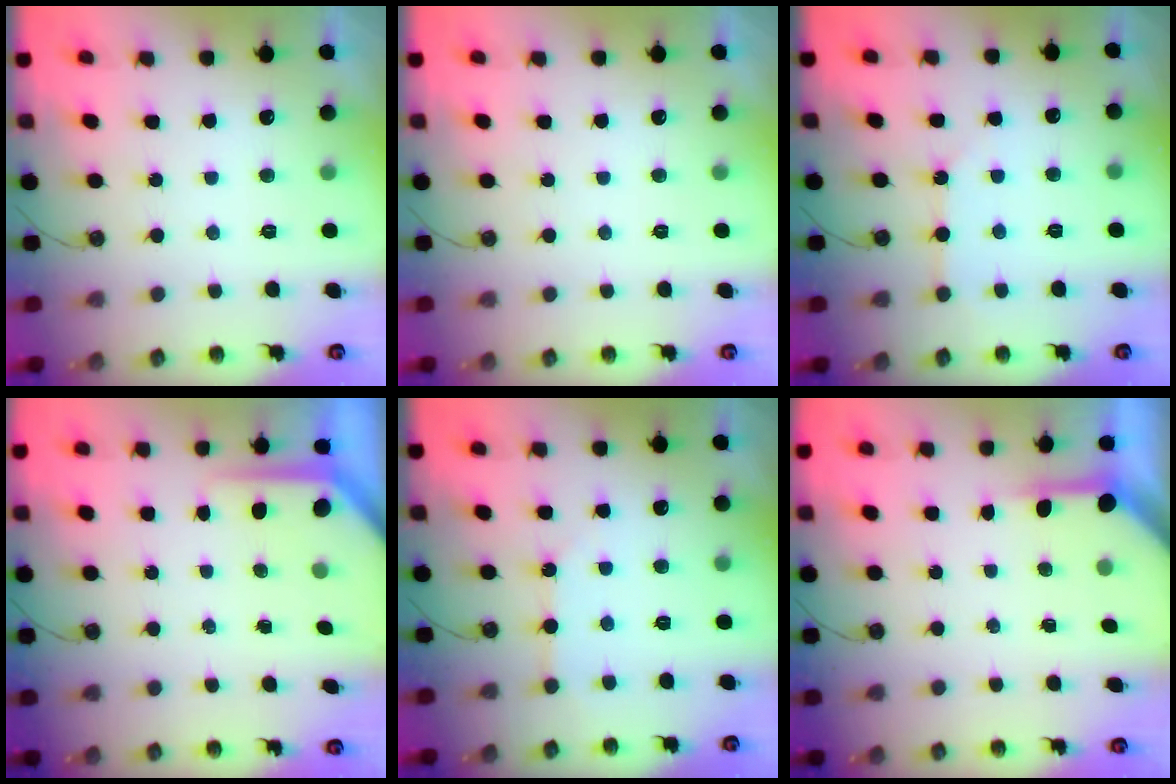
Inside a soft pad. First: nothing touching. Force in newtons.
{"total": 0.0}
{"total": 2.8, "press": 2.7, "slide": 0.4}
{"total": 5.2, "press": 5.1, "slide": 0.3}
{"total": 2.1, "press": 2.0, "slide": 0.3}
{"total": 4.0, "press": 4.0, "slide": 0.5}